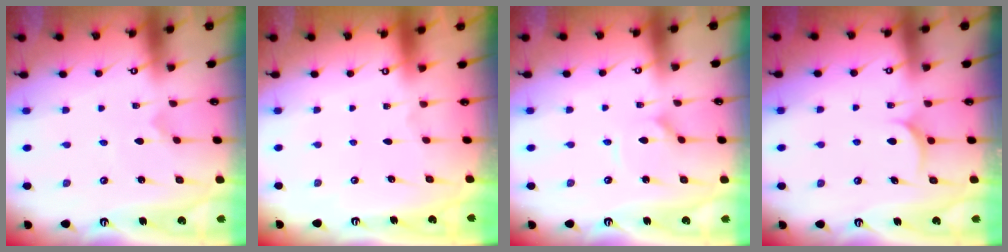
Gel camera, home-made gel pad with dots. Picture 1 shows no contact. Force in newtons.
{"total": 0.0}
{"total": 2.2, "press": 2.2, "slide": 0.4}
{"total": 6.7, "press": 6.7, "slide": 0.2}